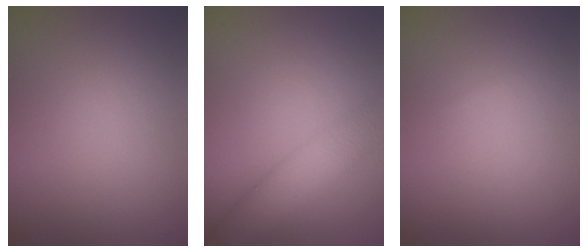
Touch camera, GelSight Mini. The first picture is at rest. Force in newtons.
{"total": 4.9, "press": 4.9, "slide": 0.3}
{"total": 0.0}